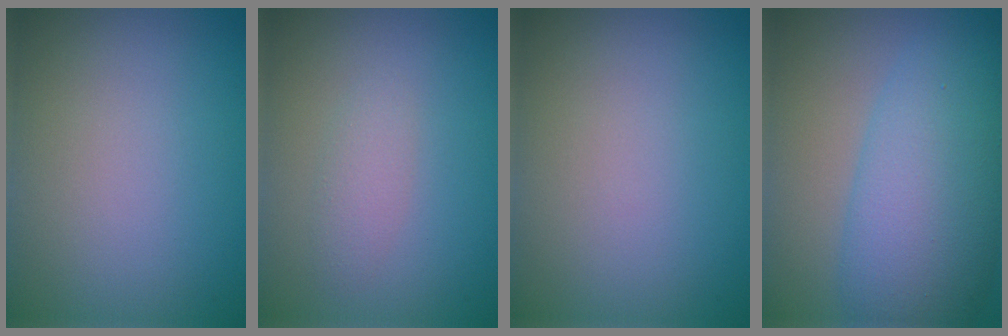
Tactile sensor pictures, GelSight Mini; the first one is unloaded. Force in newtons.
{"total": 1.4, "press": 1.4, "slide": 0.1}
{"total": 0.0}
{"total": 8.9, "press": 8.9, "slide": 0.1}